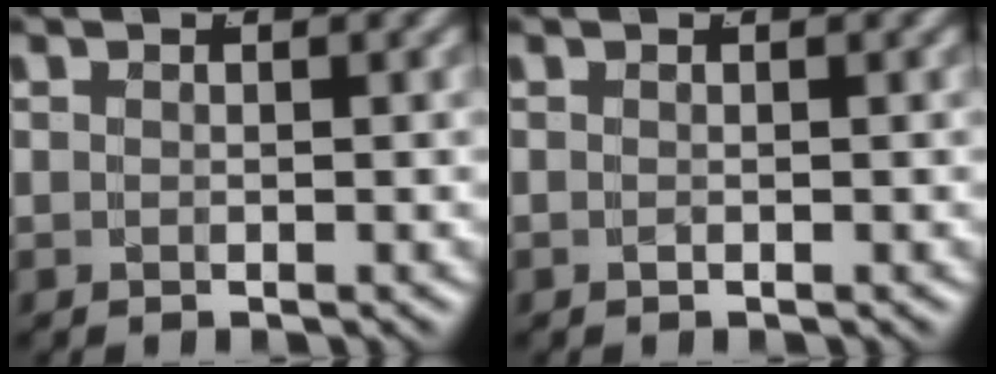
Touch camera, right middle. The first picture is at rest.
{"total": 0.7, "force": [-0.2, -0.6, 0.0], "torque": [-0.005, 0.002, -0.005]}